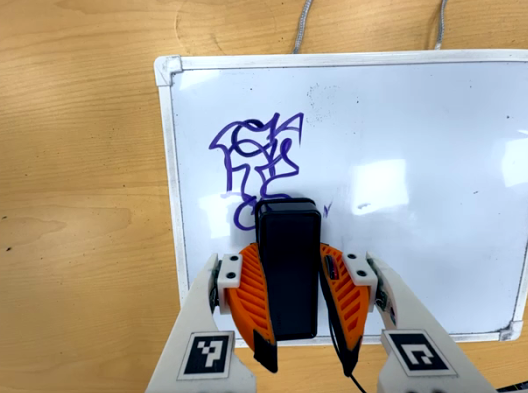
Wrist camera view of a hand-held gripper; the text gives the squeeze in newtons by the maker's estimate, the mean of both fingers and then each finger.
{"total": 8.0, "left": 6.7, "right": 9.3}